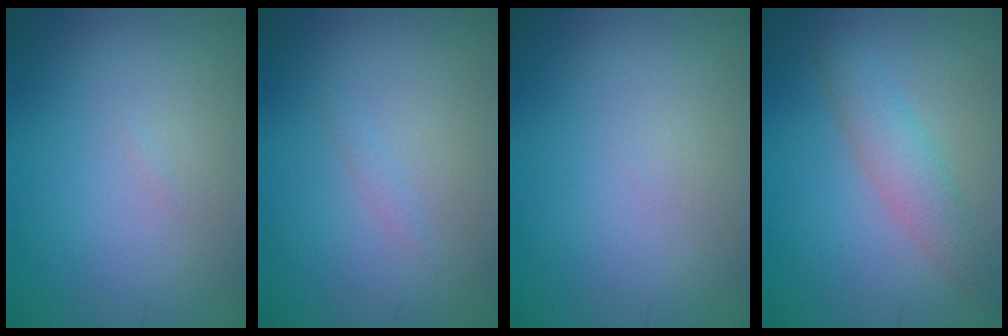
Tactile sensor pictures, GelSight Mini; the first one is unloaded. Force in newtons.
{"total": 0.6, "press": 0.6, "slide": 0.1}
{"total": 0.0}
{"total": 2.9, "press": 2.9, "slide": 0.1}